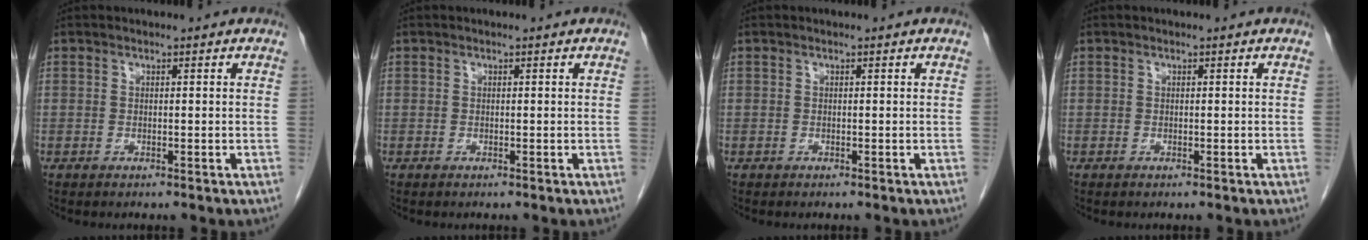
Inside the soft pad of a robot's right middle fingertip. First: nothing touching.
{"total": 0.0}
{"total": 0.0}
{"total": 0.0}